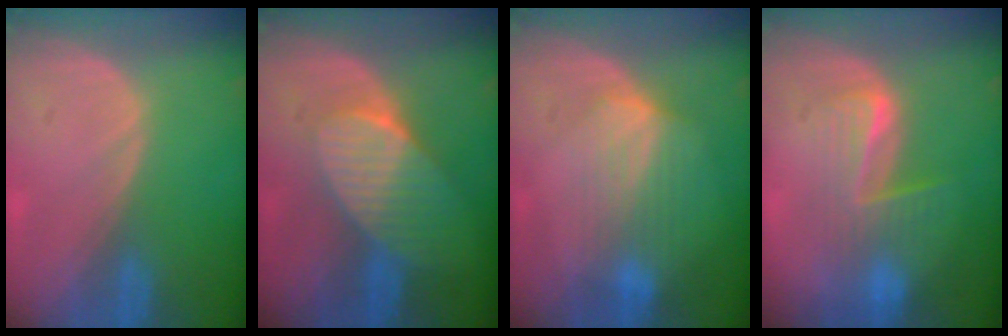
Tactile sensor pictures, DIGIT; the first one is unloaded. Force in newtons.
{"total": 7.7, "press": 6.9, "slide": 3.4}
{"total": 7.1, "press": 6.4, "slide": 3.1}
{"total": 6.3, "press": 6.2, "slide": 1.3}